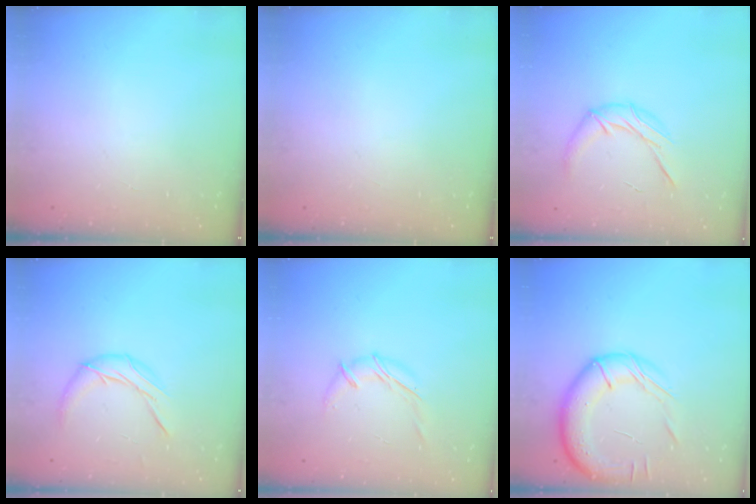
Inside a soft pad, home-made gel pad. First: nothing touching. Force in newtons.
{"total": 0.0}
{"total": 10.4, "press": 10.4, "slide": 1.0}
{"total": 9.5, "press": 9.5, "slide": 0.4}
{"total": 7.6, "press": 7.5, "slide": 0.8}
{"total": 15.7, "press": 15.5, "slide": 2.0}